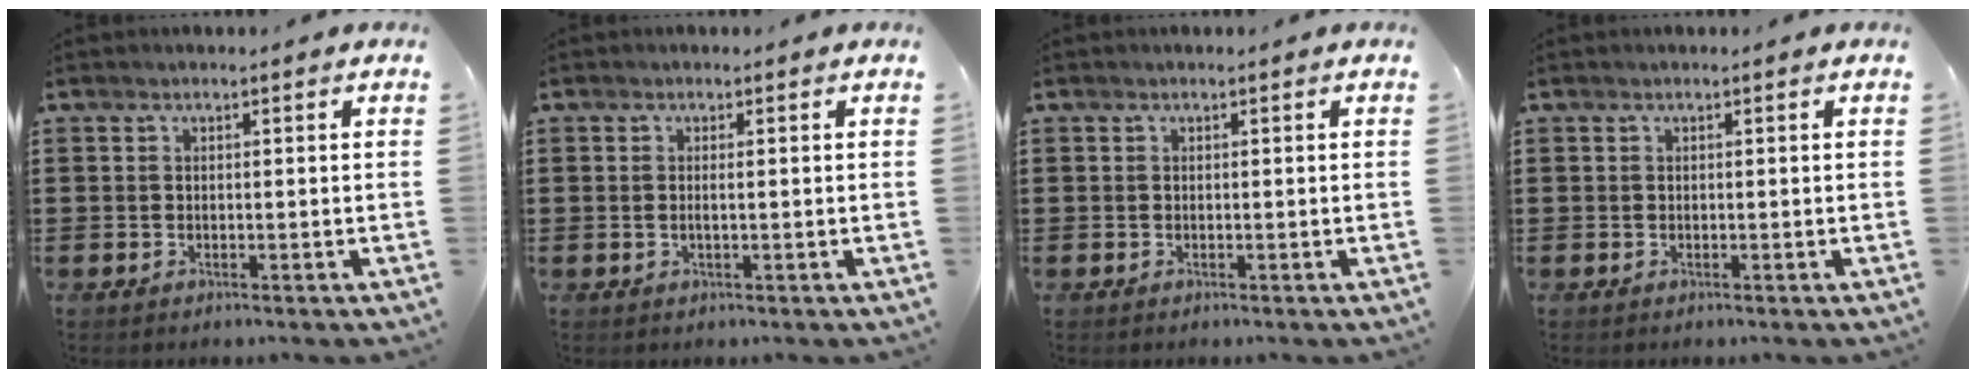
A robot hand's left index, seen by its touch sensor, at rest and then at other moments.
{"total": 0.9, "force": [0.1, -0.1, 0.9], "torque": [-0.017, -0.005, 0.003]}
{"total": 0.0}
{"total": 0.0}